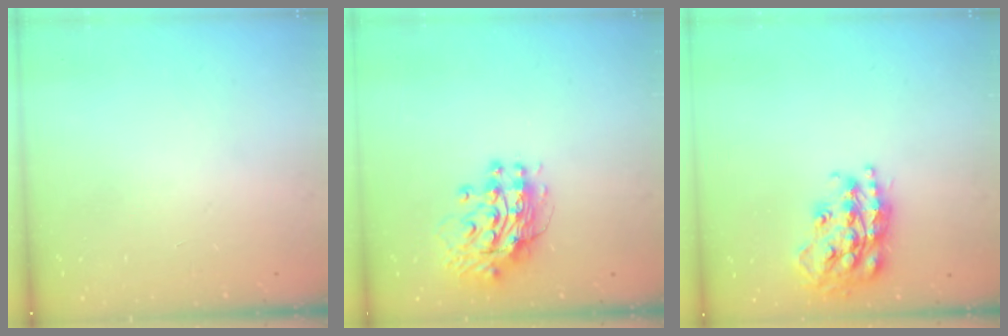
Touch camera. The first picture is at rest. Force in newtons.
{"total": 11.3, "press": 11.3, "slide": 1.1}
{"total": 19.5, "press": 19.4, "slide": 1.3}